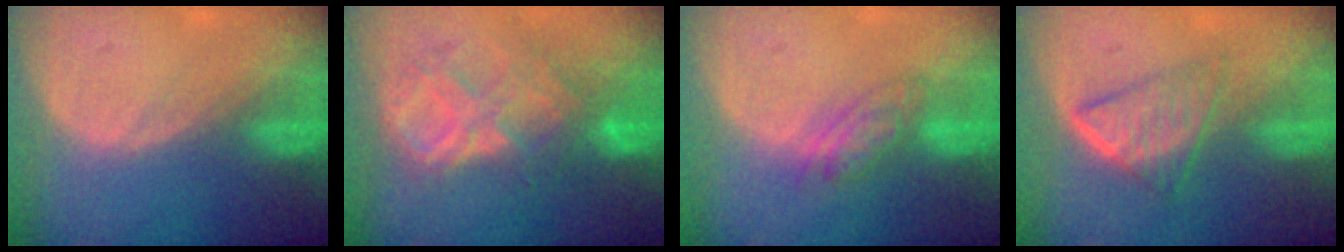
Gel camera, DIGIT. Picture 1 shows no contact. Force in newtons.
{"total": 9.0, "press": 7.8, "slide": 4.5}
{"total": 5.2, "press": 4.7, "slide": 2.3}
{"total": 5.8, "press": 5.2, "slide": 2.5}